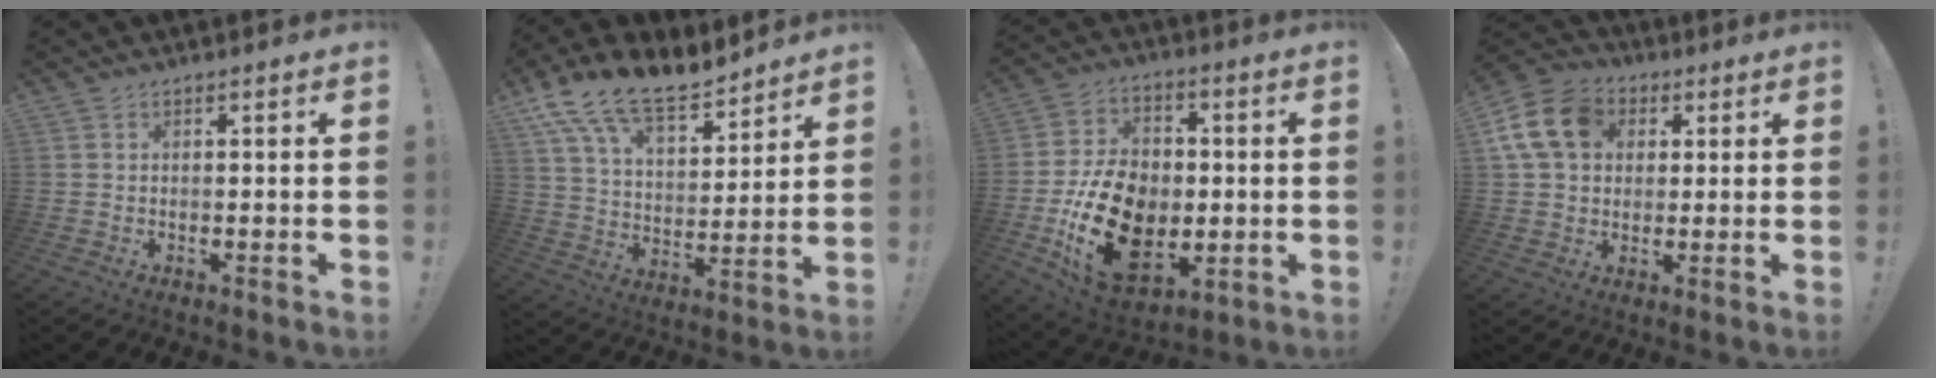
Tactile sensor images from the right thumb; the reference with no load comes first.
{"total": 16.1, "force": [12.5, 6.5, 7.7], "torque": [-0.150, -0.089, 0.231]}
{"total": 22.6, "force": [-4.7, 16.2, 15.0], "torque": [-0.271, 0.029, -0.060]}
{"total": 15.1, "force": [4.3, 11.9, 8.2], "torque": [-0.137, -0.002, 0.088]}